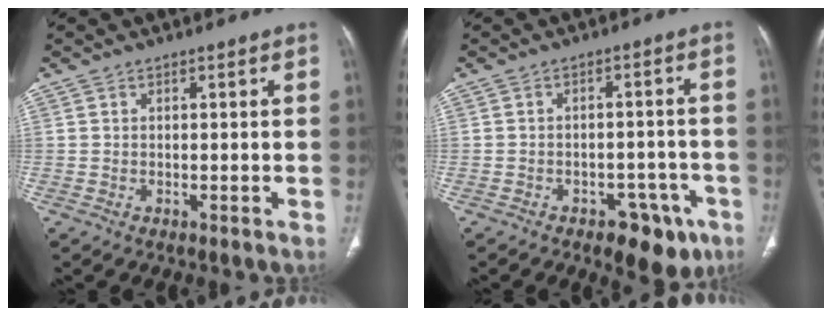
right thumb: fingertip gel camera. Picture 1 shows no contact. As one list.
[{"total": 9.5, "force": [-5.6, 5.3, 5.6], "torque": [-0.036, 0.034, -0.069]}]